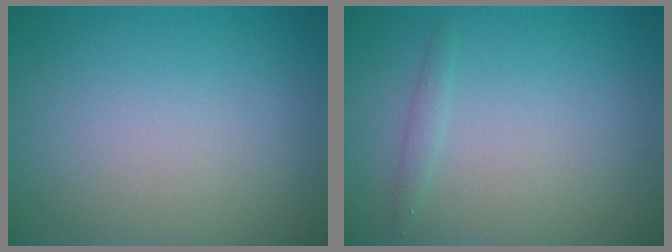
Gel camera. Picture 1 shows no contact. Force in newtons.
{"total": 0.8, "press": 0.8, "slide": 0.1}